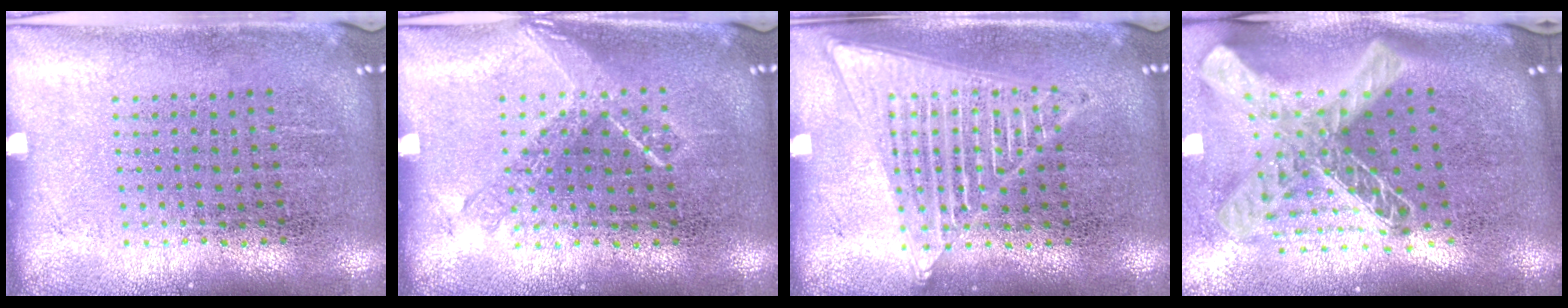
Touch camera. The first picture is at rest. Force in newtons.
{"total": 1.0, "press": 0.9, "slide": 0.3}
{"total": 1.5, "press": 1.5, "slide": 0.1}
{"total": 2.9, "press": 2.0, "slide": 2.1}